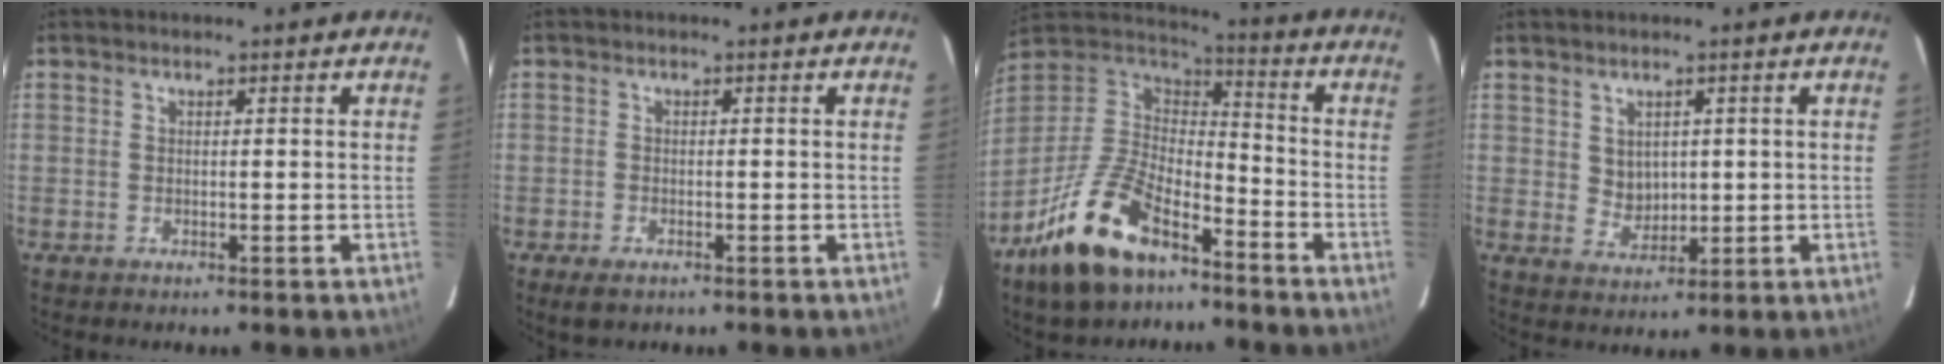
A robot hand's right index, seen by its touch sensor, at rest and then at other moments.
{"total": 2.7, "force": [-1.8, 1.3, 1.6], "torque": [-0.036, -0.008, -0.032]}
{"total": 19.7, "force": [-12.4, 9.3, 12.2], "torque": [-0.264, -0.005, -0.227]}
{"total": 4.0, "force": [1.2, 3.4, 1.8], "torque": [-0.027, 0.003, 0.033]}